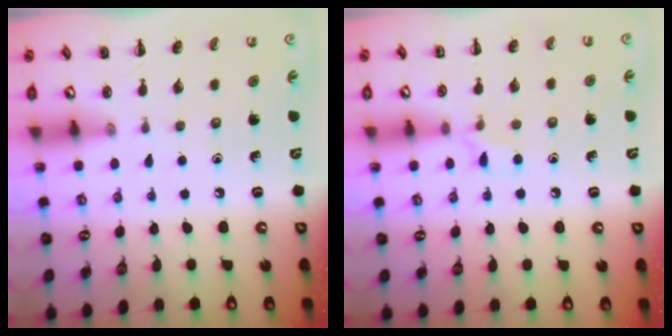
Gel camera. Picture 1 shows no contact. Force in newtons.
{"total": 5.0, "press": 4.7, "slide": 1.6}